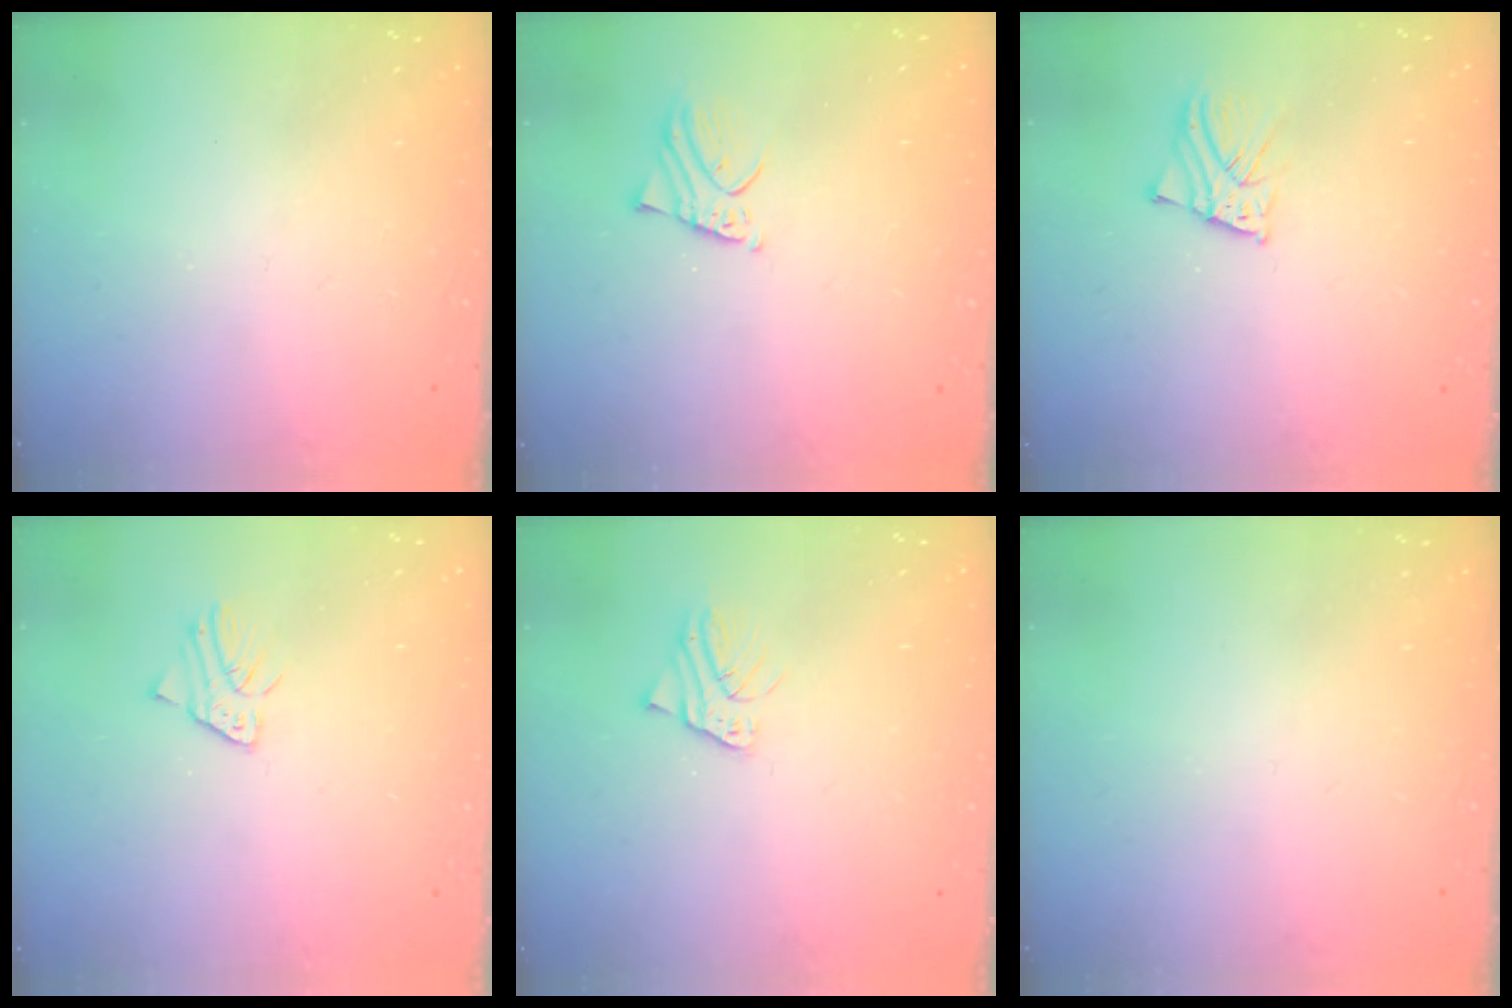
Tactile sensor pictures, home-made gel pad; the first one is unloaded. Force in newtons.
{"total": 1.9, "press": 1.9, "slide": 0.3}
{"total": 2.6, "press": 2.6, "slide": 0.1}
{"total": 2.3, "press": 2.3, "slide": 0.1}
{"total": 2.8, "press": 2.8, "slide": 0.3}
{"total": 0.0}